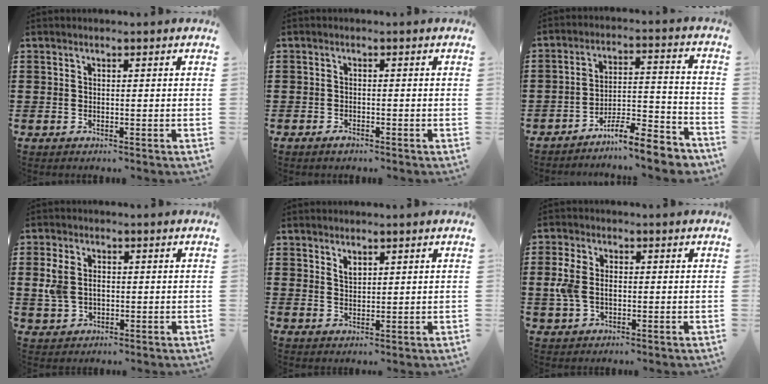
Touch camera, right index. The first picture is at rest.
{"total": 1.0, "force": [-0.8, 0.4, 0.3], "torque": [-0.006, -0.001, -0.016]}
{"total": 8.2, "force": [-7.6, 0.9, 3.0], "torque": [-0.039, 0.015, -0.143]}
{"total": 4.2, "force": [0.3, 3.1, 2.8], "torque": [-0.076, 0.006, -0.001]}
{"total": 1.9, "force": [1.4, 1.0, 0.8], "torque": [-0.019, 0.003, 0.026]}
{"total": 4.2, "force": [-0.1, 3.0, 3.0], "torque": [-0.083, 0.002, -0.010]}